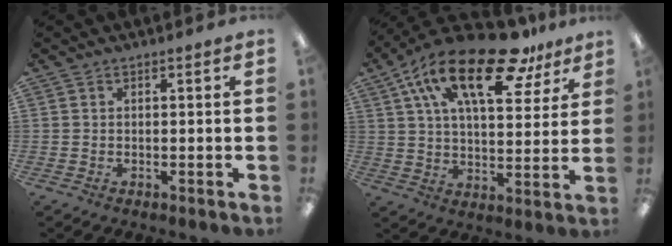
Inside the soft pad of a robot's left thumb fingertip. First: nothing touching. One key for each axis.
{"total": 22.9, "fx": 13.3, "fy": 9.4, "fz": 16.1, "tx": -0.271, "ty": -0.056, "tz": 0.220}